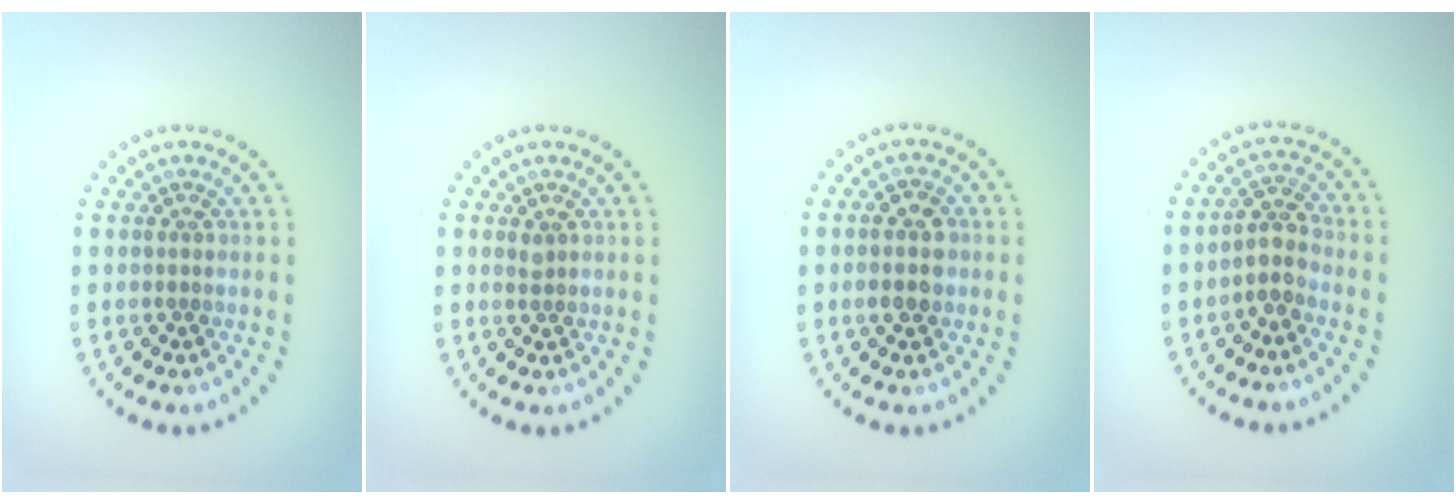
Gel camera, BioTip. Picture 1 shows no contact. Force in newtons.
{"total": 0.6, "press": 0.5, "slide": 0.4}
{"total": 2.6, "press": 2.6, "slide": 0.2}
{"total": 2.6, "press": 2.2, "slide": 1.5}